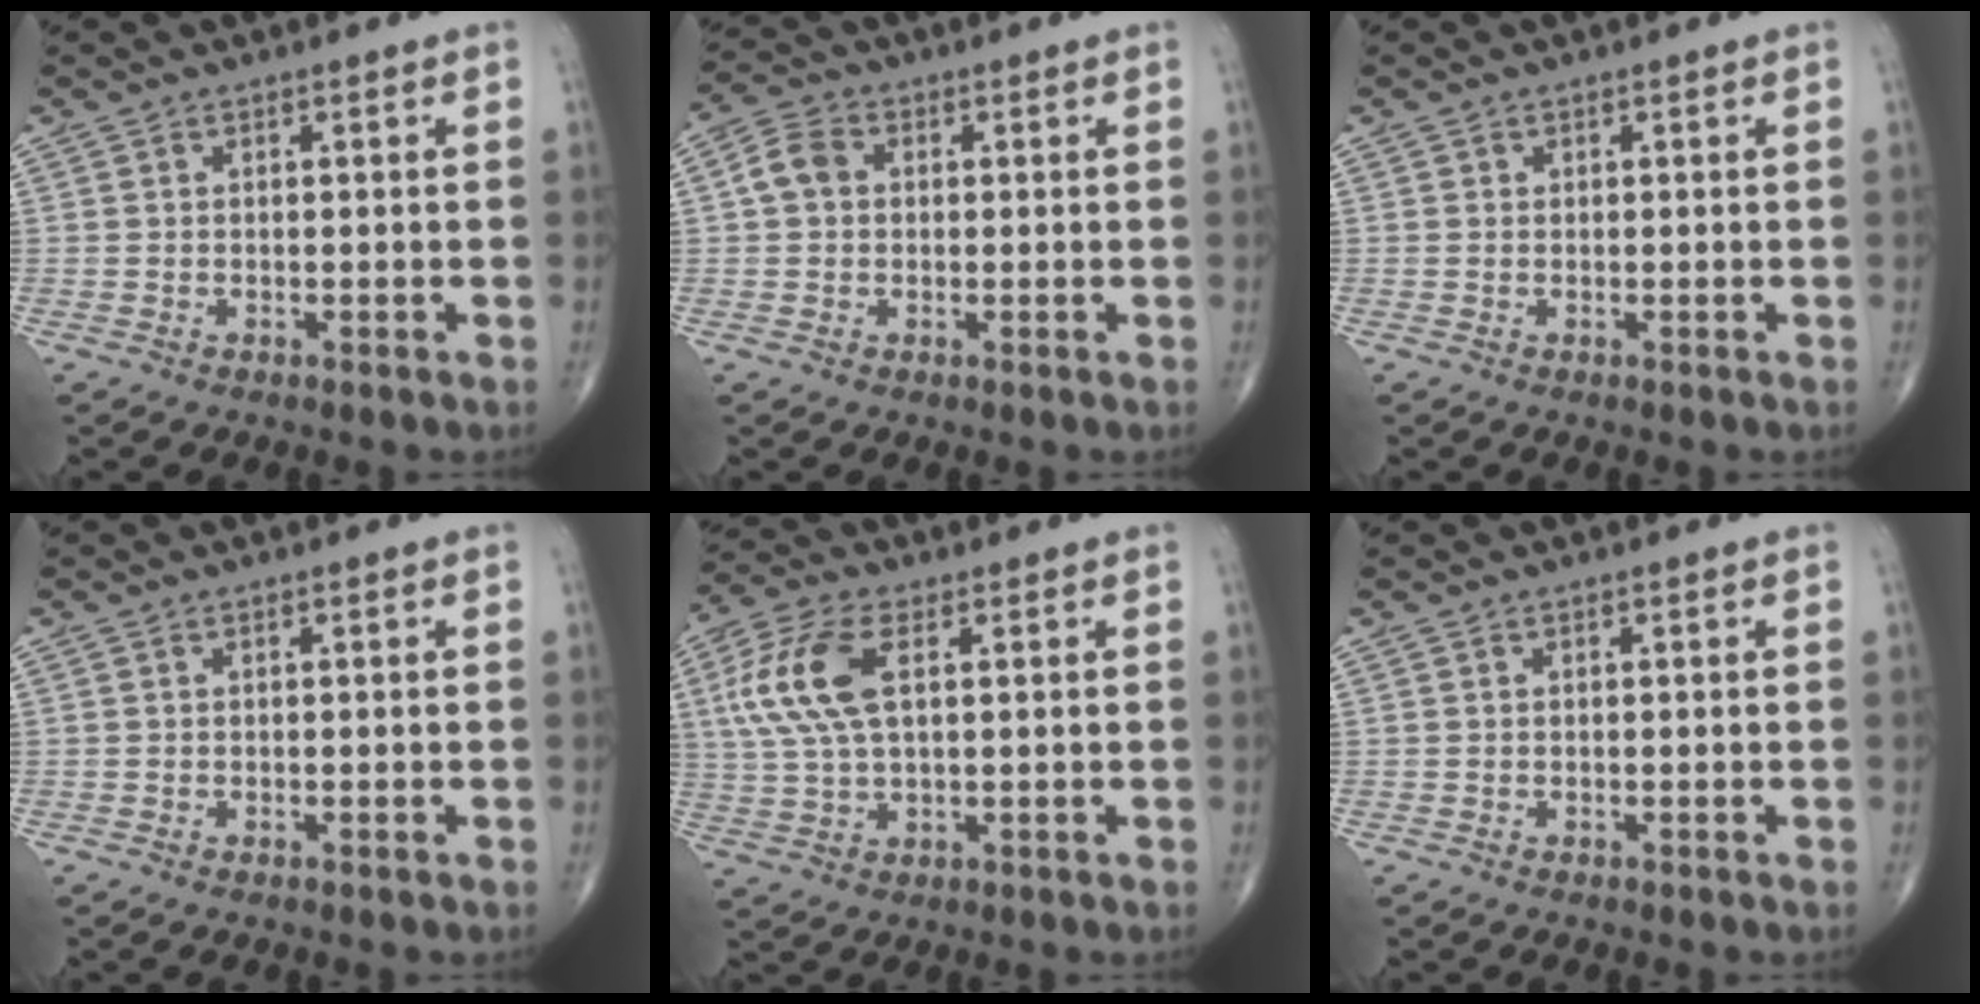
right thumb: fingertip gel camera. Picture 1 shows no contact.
{"total": 4.8, "force": [0.5, 3.8, 2.8], "torque": [-0.052, 0.014, 0.002]}
{"total": 0.0}
{"total": 0.0}
{"total": 12.0, "force": [3.0, 5.8, 10.0], "torque": [-0.233, 0.009, 0.059]}
{"total": 0.0}